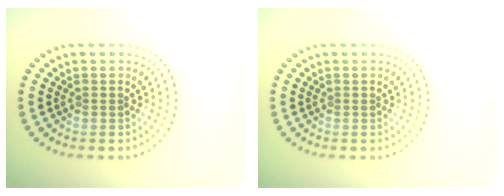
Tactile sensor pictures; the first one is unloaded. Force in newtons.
{"total": 0.0}